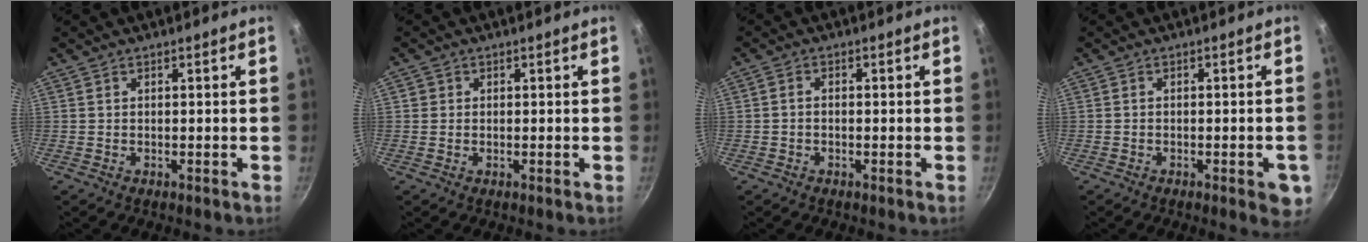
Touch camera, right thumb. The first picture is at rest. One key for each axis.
{"total": 1.0, "fx": 0.1, "fy": 1.0, "fz": 0.2, "tx": 0.004, "ty": 0.002, "tz": -0.002}
{"total": 1.4, "fx": -0.5, "fy": 0.9, "fz": 1.0, "tx": -0.020, "ty": 0.011, "tz": -0.011}
{"total": 4.9, "fx": -2.1, "fy": 1.6, "fz": 4.2, "tx": -0.038, "ty": 0.005, "tz": -0.025}